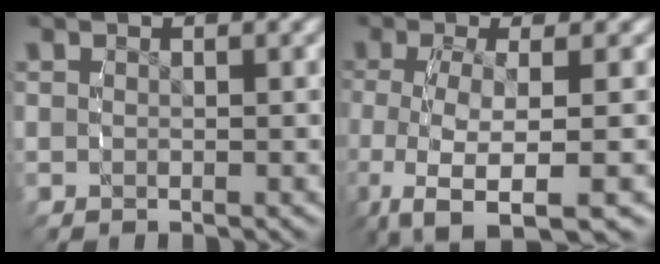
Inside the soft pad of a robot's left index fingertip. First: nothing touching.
{"total": 9.4, "force": [-6.2, 4.2, 5.6], "torque": [-0.154, -0.063, -0.066]}